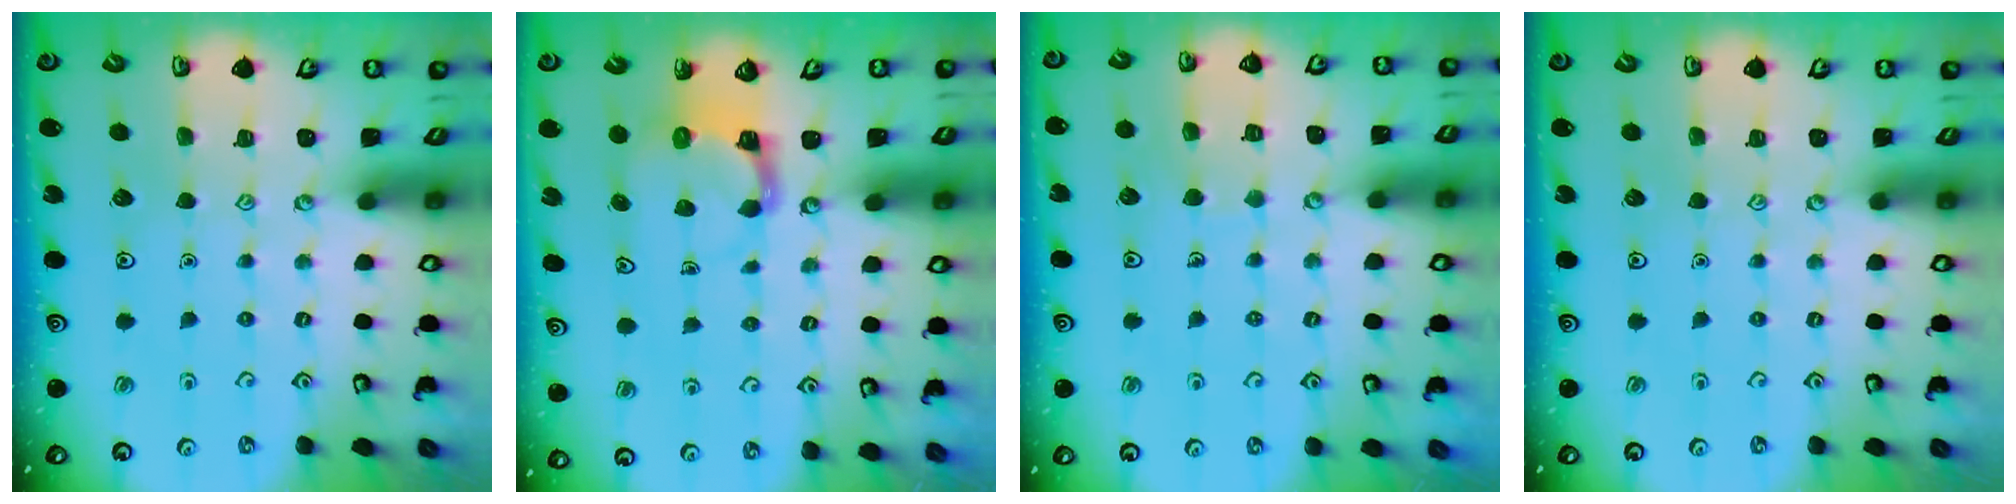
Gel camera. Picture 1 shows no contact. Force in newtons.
{"total": 4.2, "press": 4.2, "slide": 0.4}
{"total": 4.9, "press": 4.9, "slide": 0.4}
{"total": 0.0}